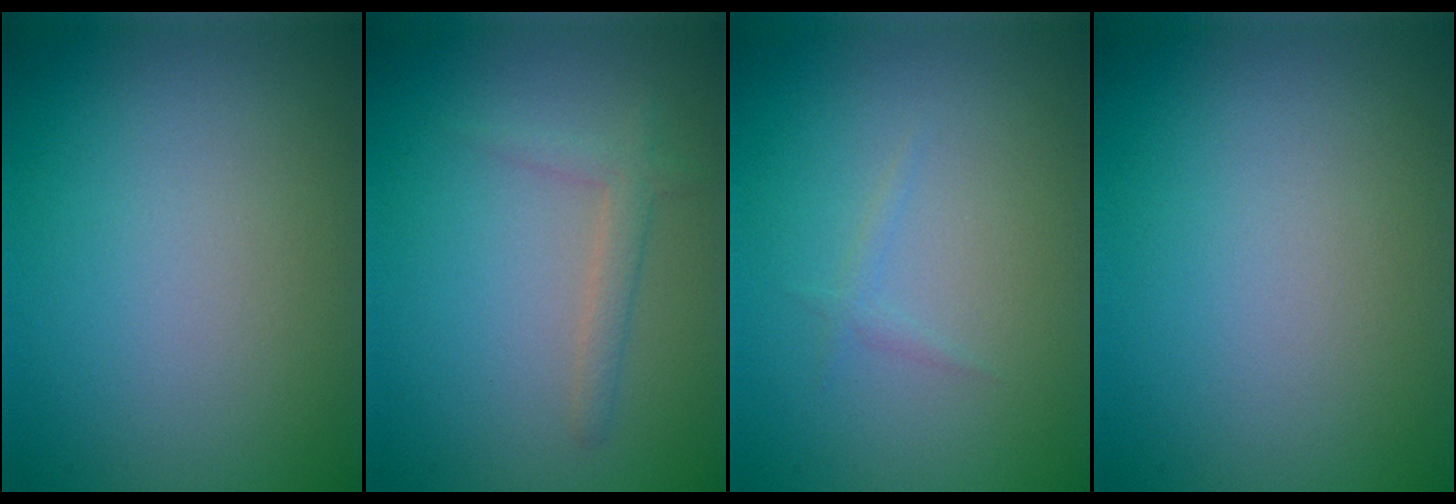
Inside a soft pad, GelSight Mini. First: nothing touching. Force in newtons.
{"total": 1.8, "press": 1.7, "slide": 0.1}
{"total": 0.7, "press": 0.7, "slide": 0.1}
{"total": 0.0}